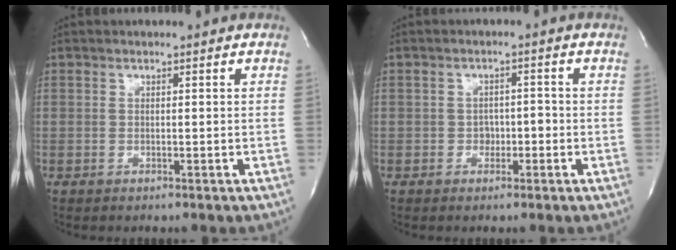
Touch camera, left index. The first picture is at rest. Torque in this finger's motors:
{"motor_torque": [-0.22, 0.24, -0.02, 0.00]}